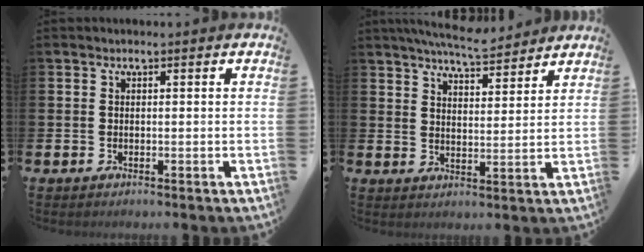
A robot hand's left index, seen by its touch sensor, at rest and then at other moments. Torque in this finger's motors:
{"motor_torque": [1.10, -1.03, 0.77, 0.21]}